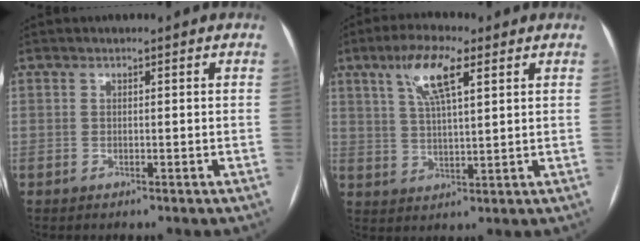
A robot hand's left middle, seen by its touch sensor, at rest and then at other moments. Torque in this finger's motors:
{"motor_torque": [0.84, -0.81, 0.20, 0.11]}